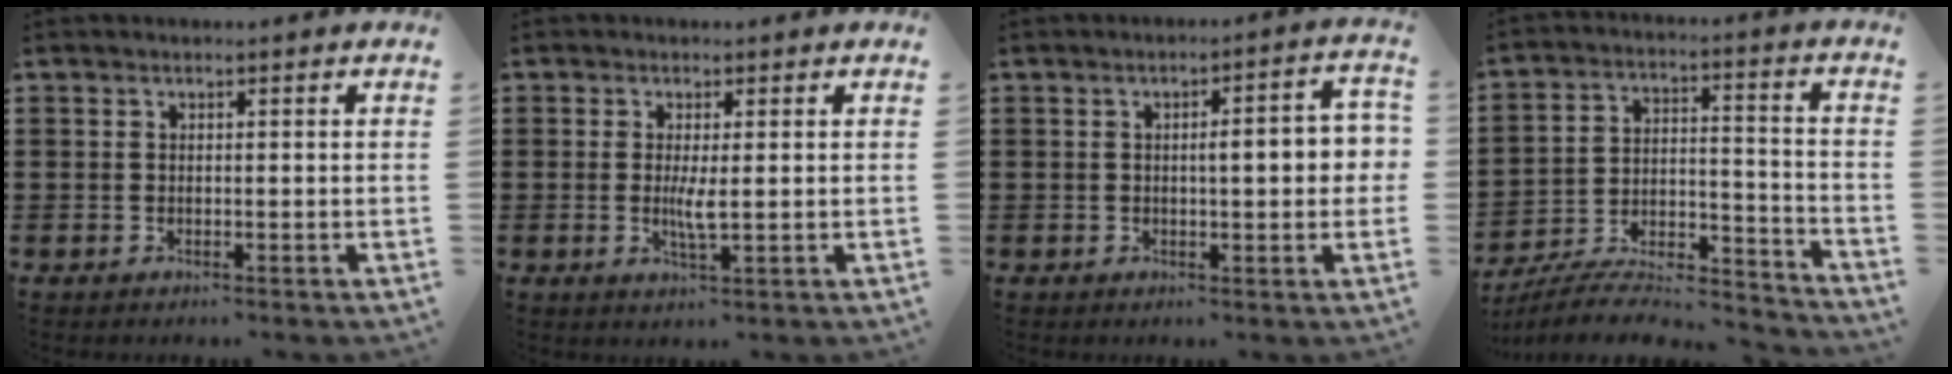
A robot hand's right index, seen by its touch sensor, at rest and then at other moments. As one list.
[{"total": 3.2, "force": [0.0, 0.4, 3.2], "torque": [-0.059, -0.005, -0.001]}, {"total": 5.1, "force": [0.1, 0.9, 5.0], "torque": [-0.072, -0.002, -0.006]}, {"total": 7.4, "force": [-6.6, 1.6, 2.9], "torque": [-0.049, 0.003, -0.130]}]